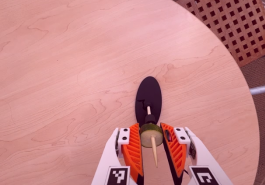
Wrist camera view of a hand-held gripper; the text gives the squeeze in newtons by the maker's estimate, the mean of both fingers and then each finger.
{"total": 10.1, "left": 10.0, "right": 10.2}